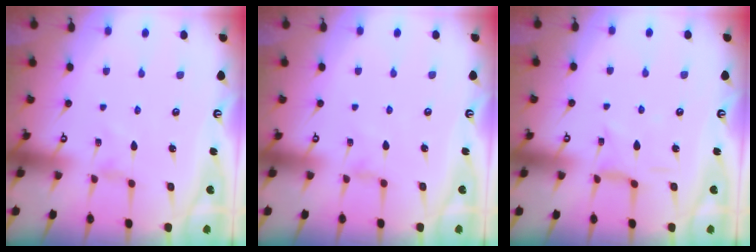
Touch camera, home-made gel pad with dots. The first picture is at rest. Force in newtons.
{"total": 0.0}
{"total": 2.9, "press": 2.9, "slide": 0.3}